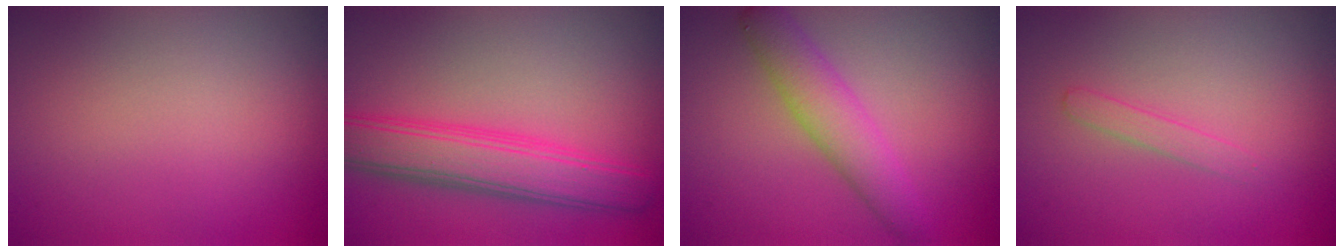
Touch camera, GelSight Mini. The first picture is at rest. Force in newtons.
{"total": 5.7, "press": 5.7, "slide": 0.1}
{"total": 3.8, "press": 3.8, "slide": 0.1}
{"total": 1.2, "press": 1.2, "slide": 0.0}